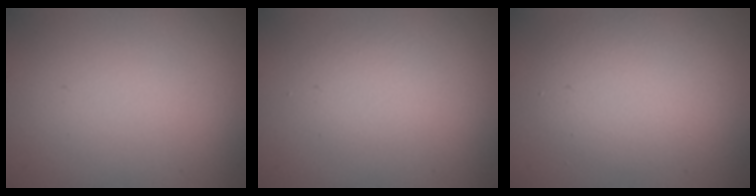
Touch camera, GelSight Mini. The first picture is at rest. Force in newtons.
{"total": 1.6, "press": 1.6, "slide": 0.2}
{"total": 4.1, "press": 4.1, "slide": 0.2}